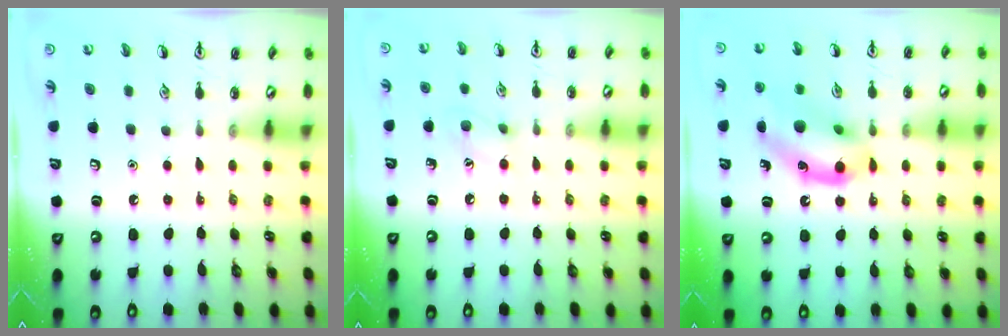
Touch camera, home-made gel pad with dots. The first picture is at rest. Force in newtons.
{"total": 7.5, "press": 7.3, "slide": 1.9}
{"total": 14.3, "press": 13.9, "slide": 3.3}